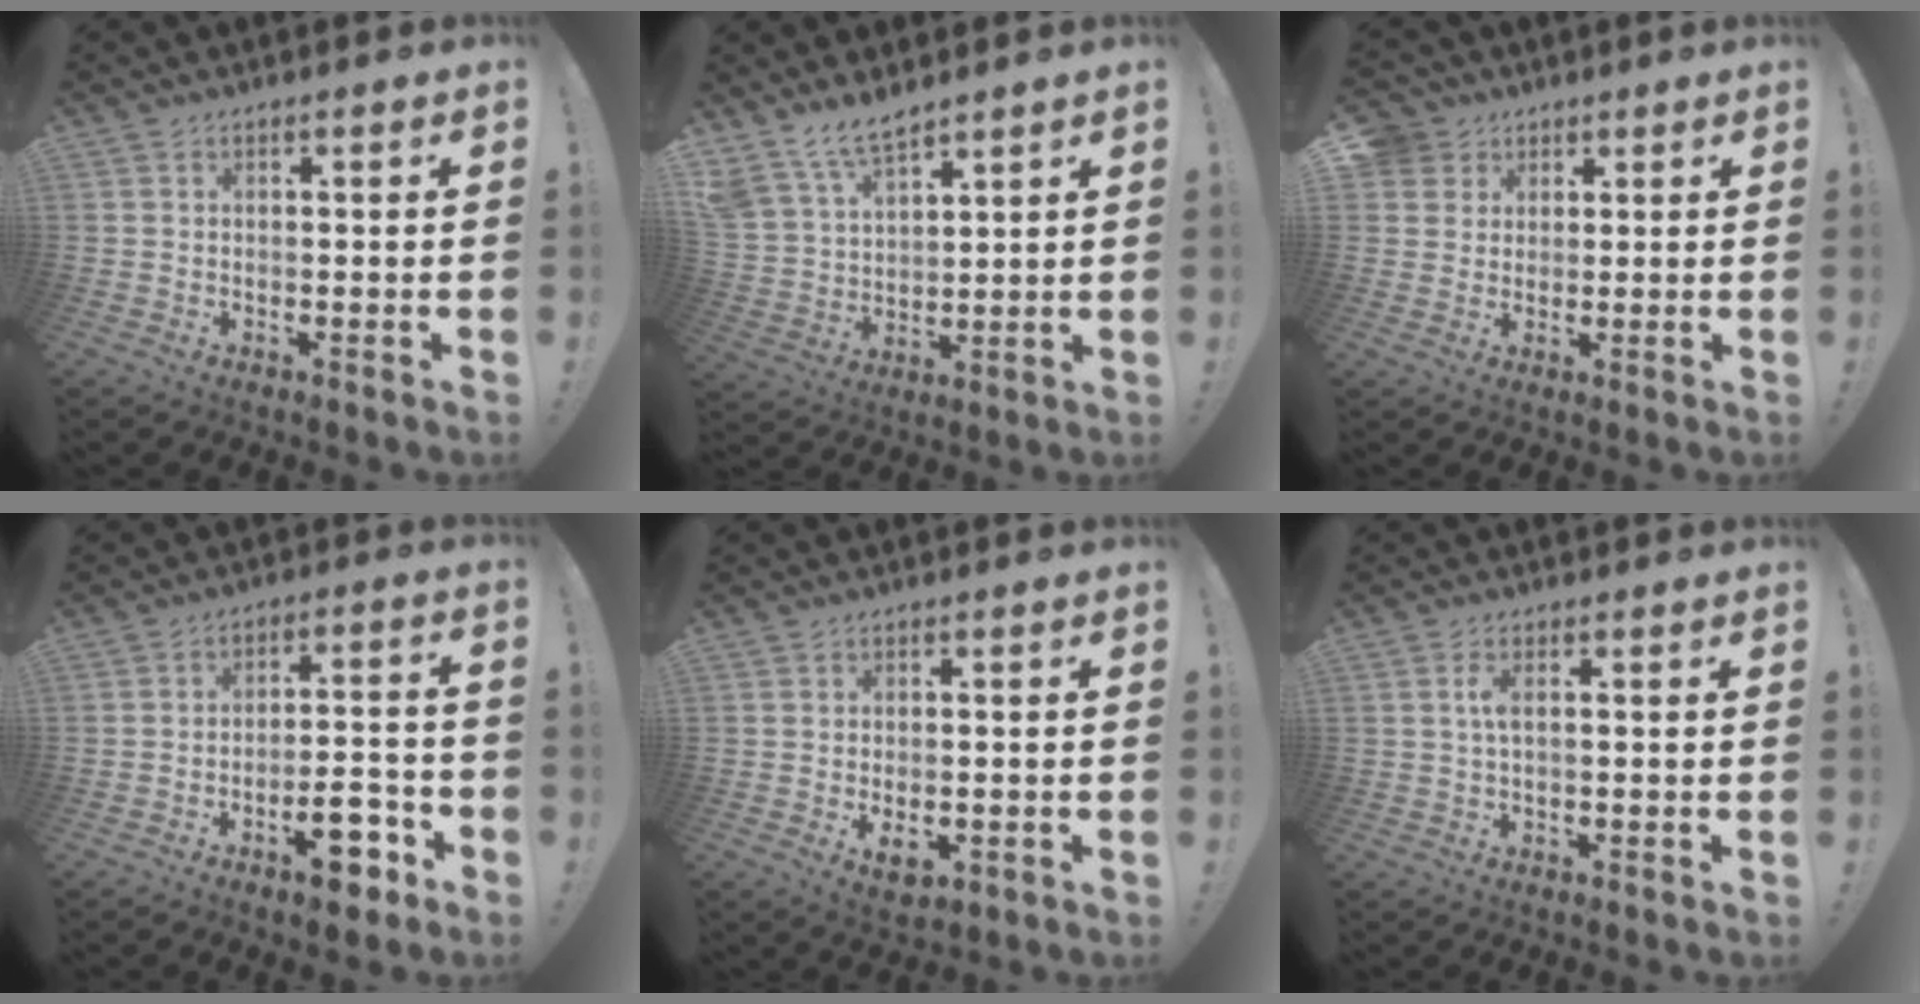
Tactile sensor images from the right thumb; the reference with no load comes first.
{"total": 9.8, "force": [8.6, 3.5, 3.4], "torque": [-0.078, -0.052, 0.168]}
{"total": 5.7, "force": [2.7, 4.9, 1.0], "torque": [-0.013, -0.013, 0.053]}
{"total": 10.7, "force": [-6.1, 4.2, 7.8], "torque": [-0.087, 0.044, -0.101]}
{"total": 3.6, "force": [-0.9, 1.9, 2.9], "torque": [-0.044, 0.000, -0.014]}
{"total": 2.7, "force": [0.3, 0.7, 2.6], "torque": [-0.045, 0.001, 0.001]}